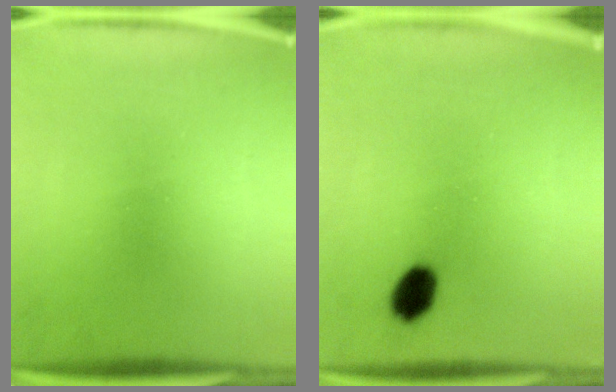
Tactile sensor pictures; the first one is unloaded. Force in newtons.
{"total": 5.5}